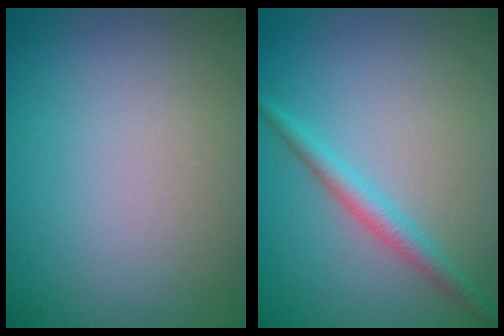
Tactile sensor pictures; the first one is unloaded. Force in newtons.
{"total": 2.1, "press": 2.1, "slide": 0.1}